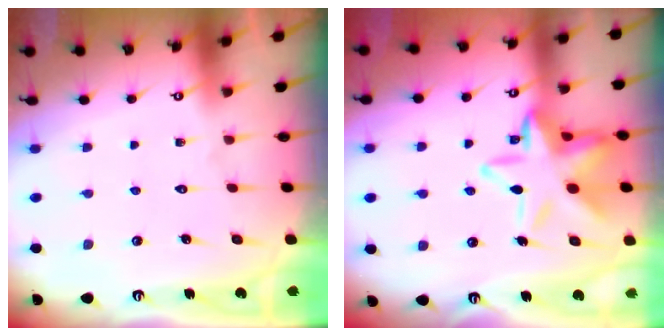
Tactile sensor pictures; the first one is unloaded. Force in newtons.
{"total": 15.7, "press": 15.6, "slide": 1.5}